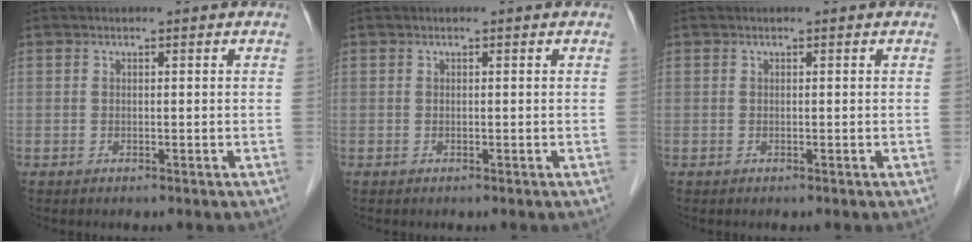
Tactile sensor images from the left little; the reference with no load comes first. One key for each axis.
{"total": 0.0}
{"total": 0.0}